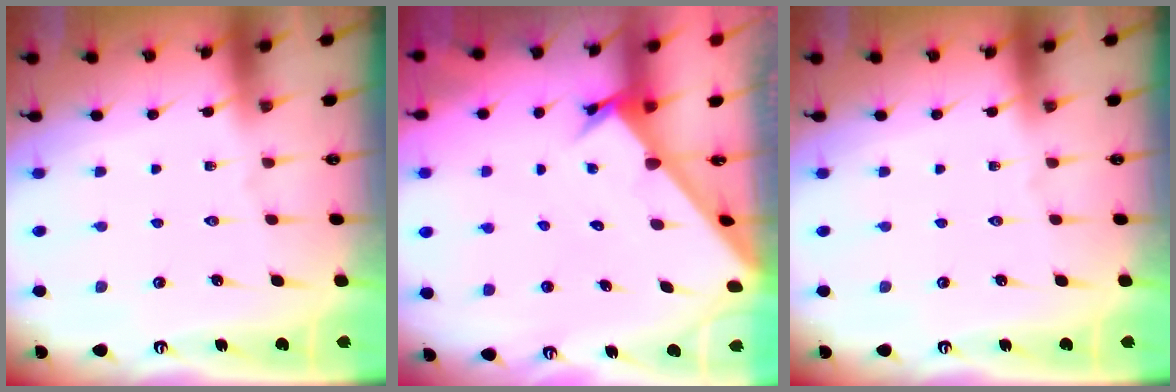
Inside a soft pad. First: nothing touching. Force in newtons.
{"total": 2.8, "press": 2.7, "slide": 0.3}
{"total": 0.0}